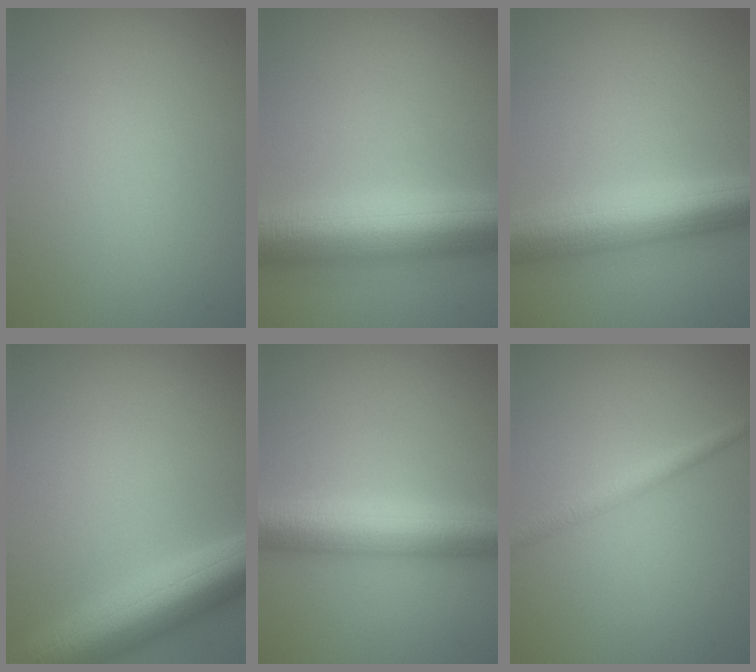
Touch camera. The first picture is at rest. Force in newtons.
{"total": 10.1, "press": 10.1, "slide": 0.1}
{"total": 8.0, "press": 8.0, "slide": 0.1}
{"total": 8.0, "press": 8.0, "slide": 0.3}
{"total": 7.0, "press": 7.0, "slide": 0.0}
{"total": 1.9, "press": 1.9, "slide": 0.0}